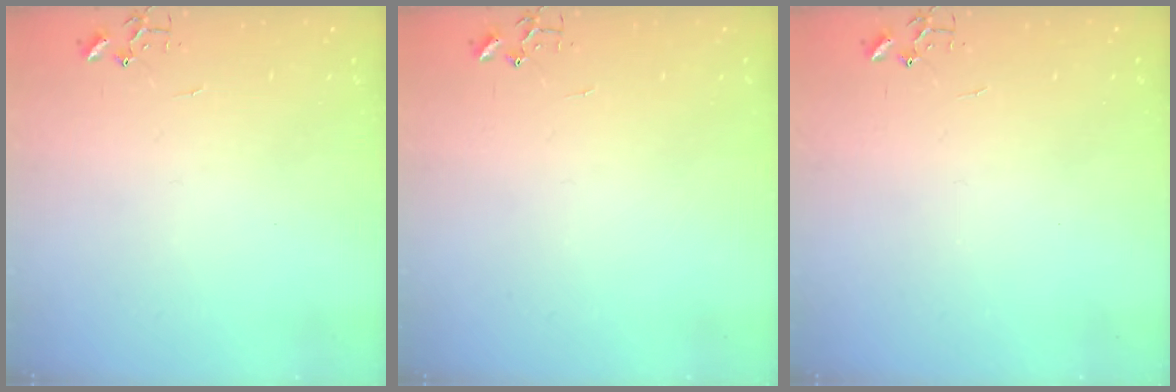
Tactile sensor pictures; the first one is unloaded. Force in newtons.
{"total": 0.0}
{"total": 0.0}